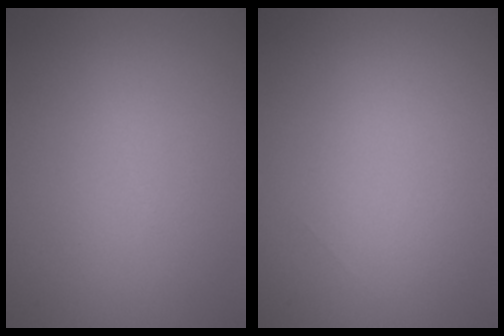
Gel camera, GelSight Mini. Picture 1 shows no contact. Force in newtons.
{"total": 0.0}